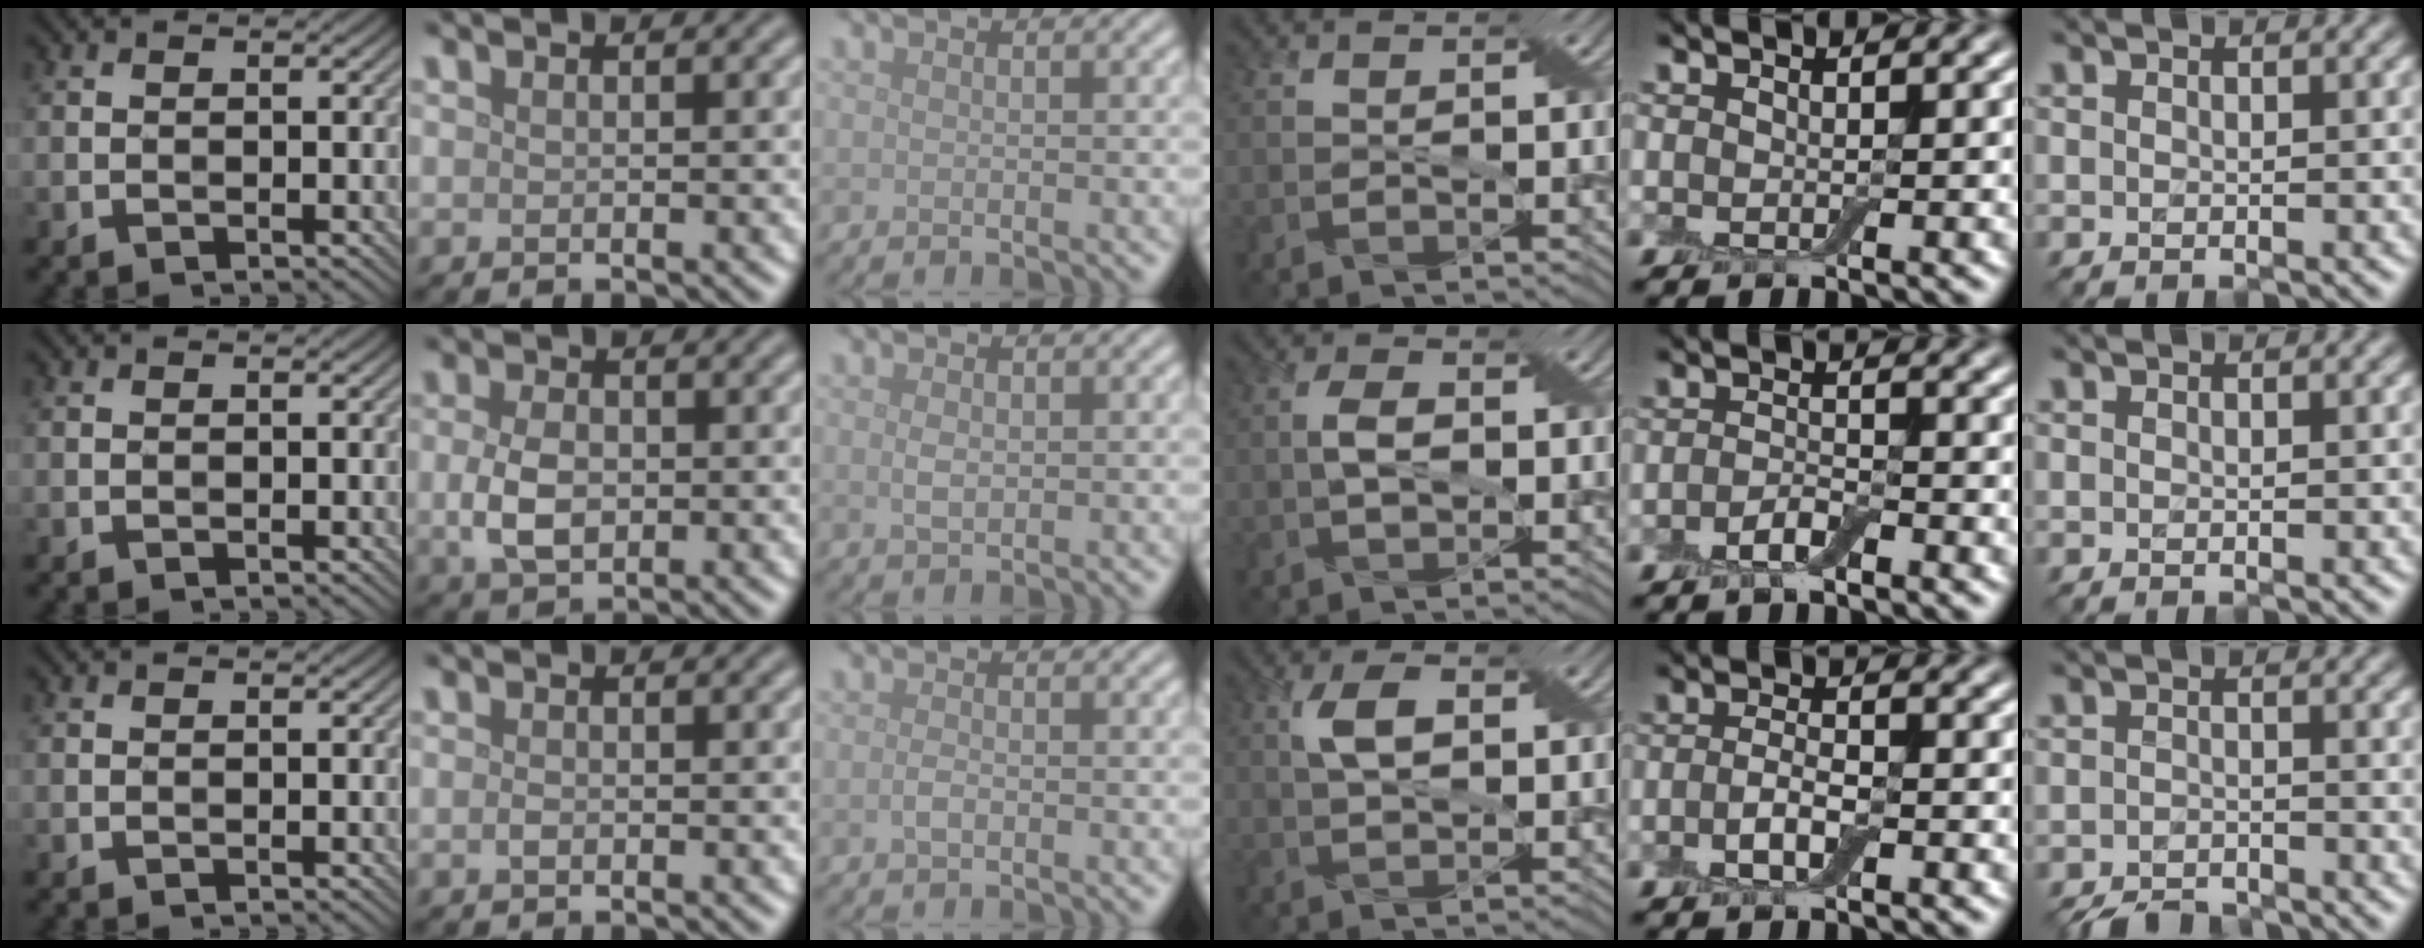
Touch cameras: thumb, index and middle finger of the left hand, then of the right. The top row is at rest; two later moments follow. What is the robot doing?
{"motion": "fold", "object": "apron"}